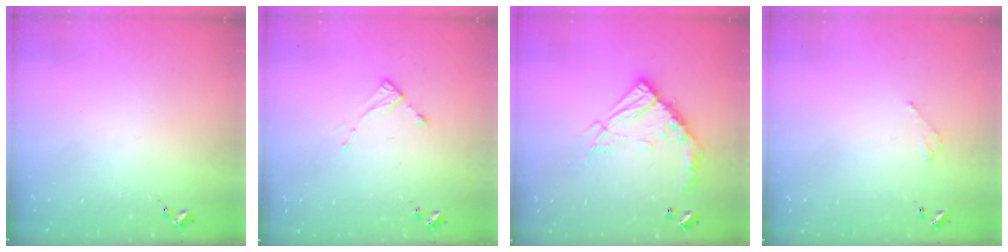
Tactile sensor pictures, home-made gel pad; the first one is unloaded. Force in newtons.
{"total": 2.6, "press": 2.6, "slide": 0.3}
{"total": 16.2, "press": 16.2, "slide": 1.4}
{"total": 1.8, "press": 1.8, "slide": 0.2}